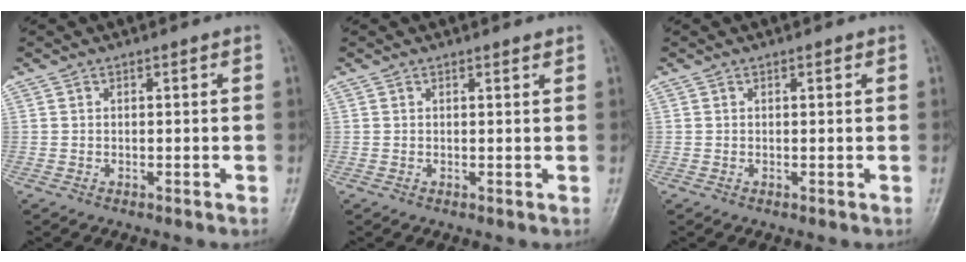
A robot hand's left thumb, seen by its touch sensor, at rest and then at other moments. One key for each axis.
{"total": 1.1, "fx": 1.0, "fy": 0.2, "fz": 0.5, "tx": -0.006, "ty": -0.005, "tz": 0.013}
{"total": 0.8, "fx": 0.5, "fy": 0.3, "fz": 0.6, "tx": -0.008, "ty": -0.001, "tz": 0.006}